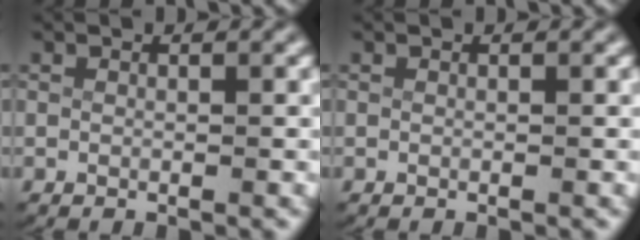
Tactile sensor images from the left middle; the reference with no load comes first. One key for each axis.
{"total": 0.0}